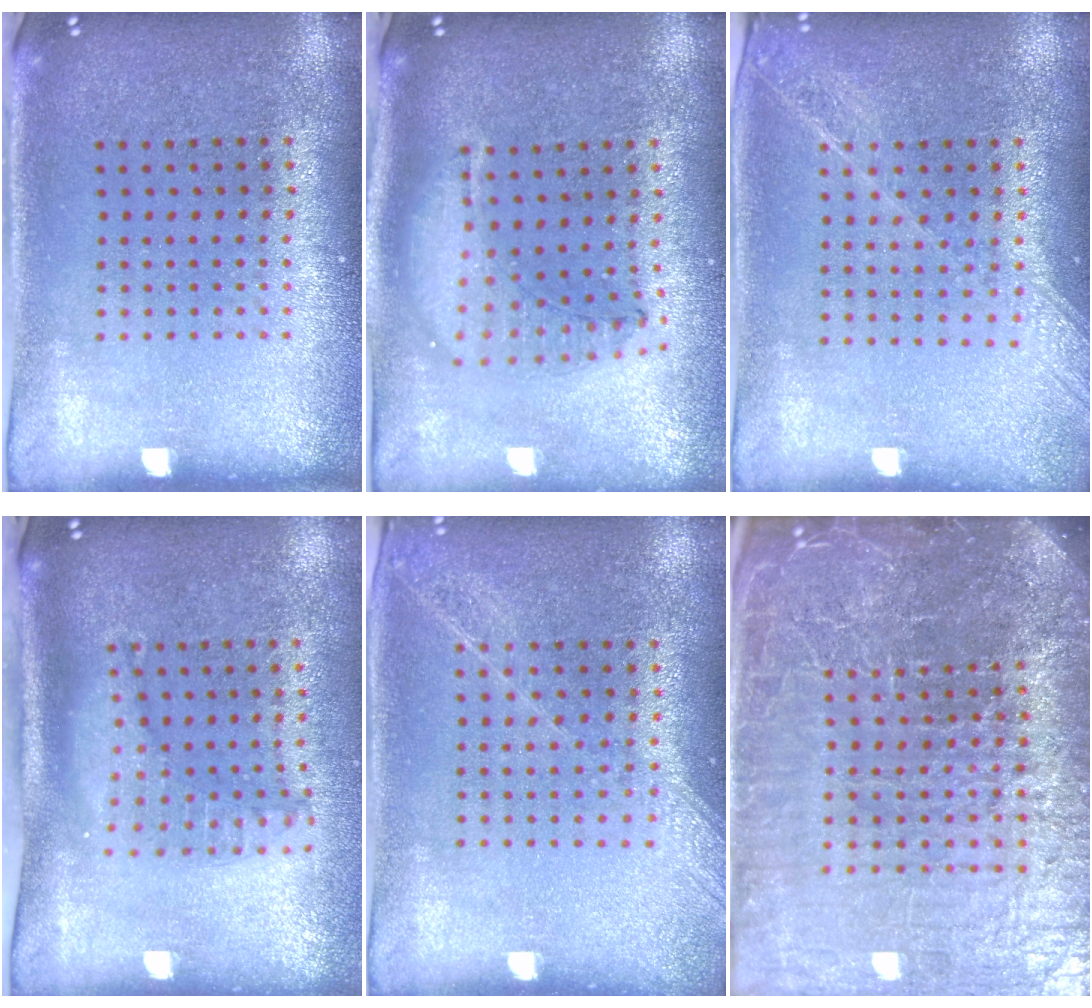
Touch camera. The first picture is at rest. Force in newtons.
{"total": 1.3, "press": 1.2, "slide": 0.4}
{"total": 1.6, "press": 1.4, "slide": 0.8}
{"total": 1.4, "press": 1.3, "slide": 0.4}
{"total": 1.3, "press": 1.3, "slide": 0.4}
{"total": 7.0, "press": 6.1, "slide": 3.4}